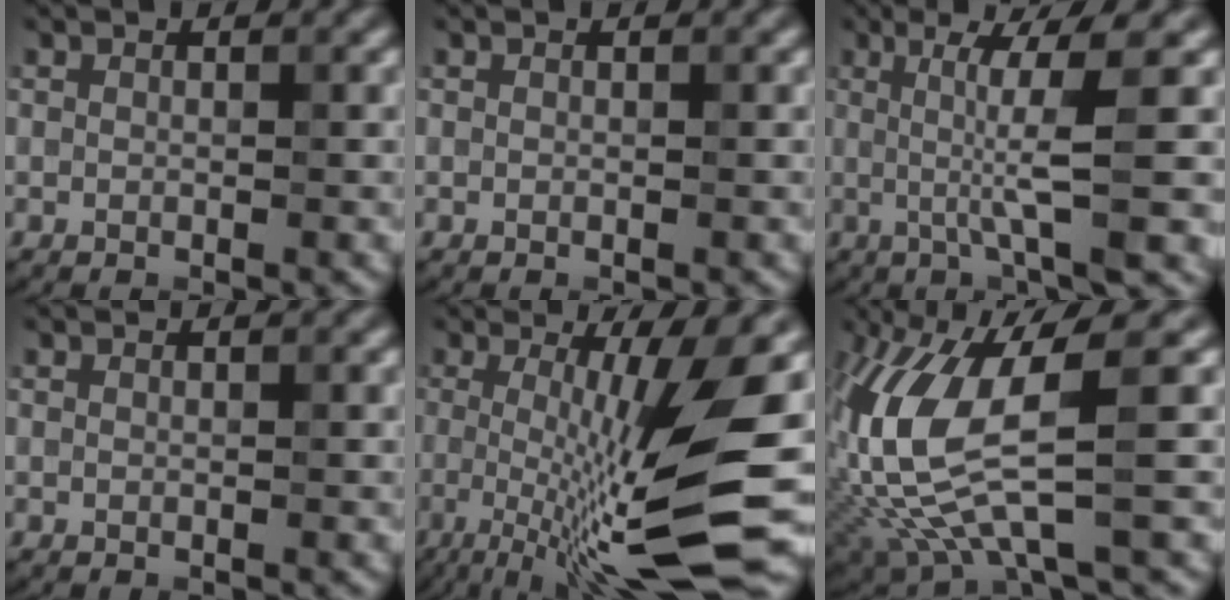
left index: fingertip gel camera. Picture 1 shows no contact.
{"total": 0.0}
{"total": 6.8, "force": [0.7, 0.9, 6.7], "torque": [-0.109, 0.003, 0.015]}
{"total": 0.0}
{"total": 12.4, "force": [-1.8, 2.2, 12.1], "torque": [-0.190, 0.000, -0.031]}
{"total": 9.9, "force": [-0.1, 3.1, 9.4], "torque": [-0.219, -0.015, -0.001]}